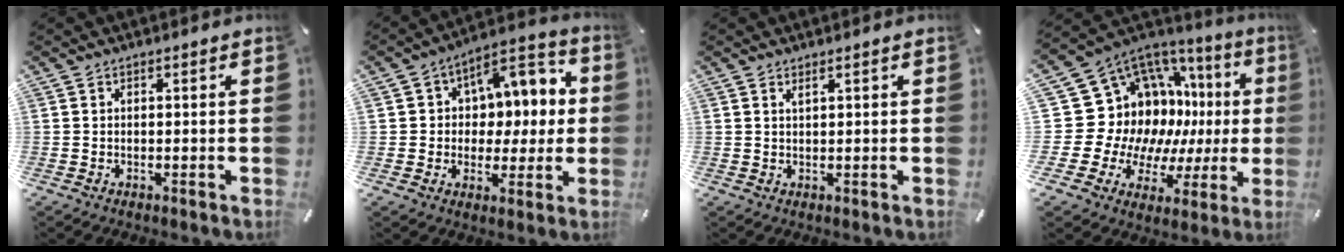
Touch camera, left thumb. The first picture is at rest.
{"total": 10.1, "force": [2.1, 8.7, 4.7], "torque": [-0.059, -0.016, 0.039]}
{"total": 1.1, "force": [0.8, 0.1, 0.7], "torque": [-0.015, -0.001, 0.015]}
{"total": 16.9, "force": [4.5, 13.9, 8.4], "torque": [-0.122, -0.091, 0.127]}